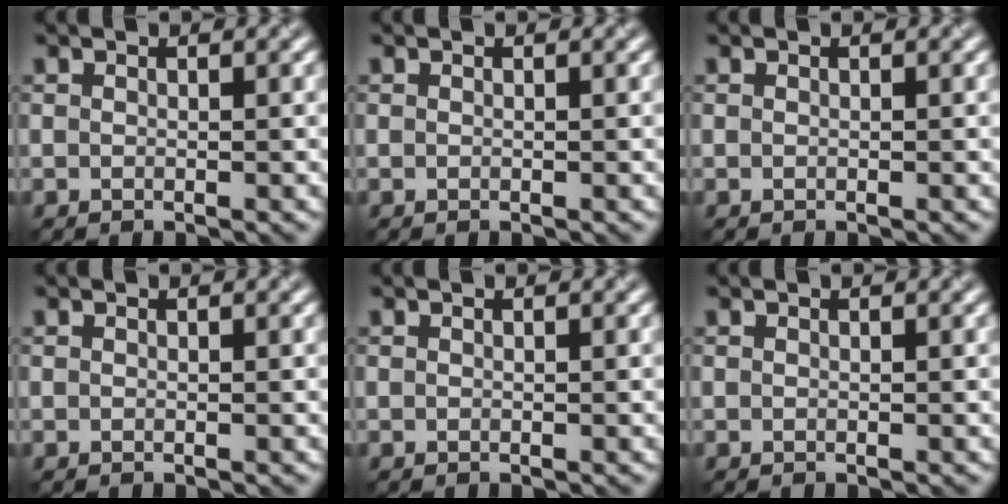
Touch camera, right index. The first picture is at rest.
{"total": 0.0}
{"total": 0.0}
{"total": 0.0}
{"total": 0.0}
{"total": 0.0}